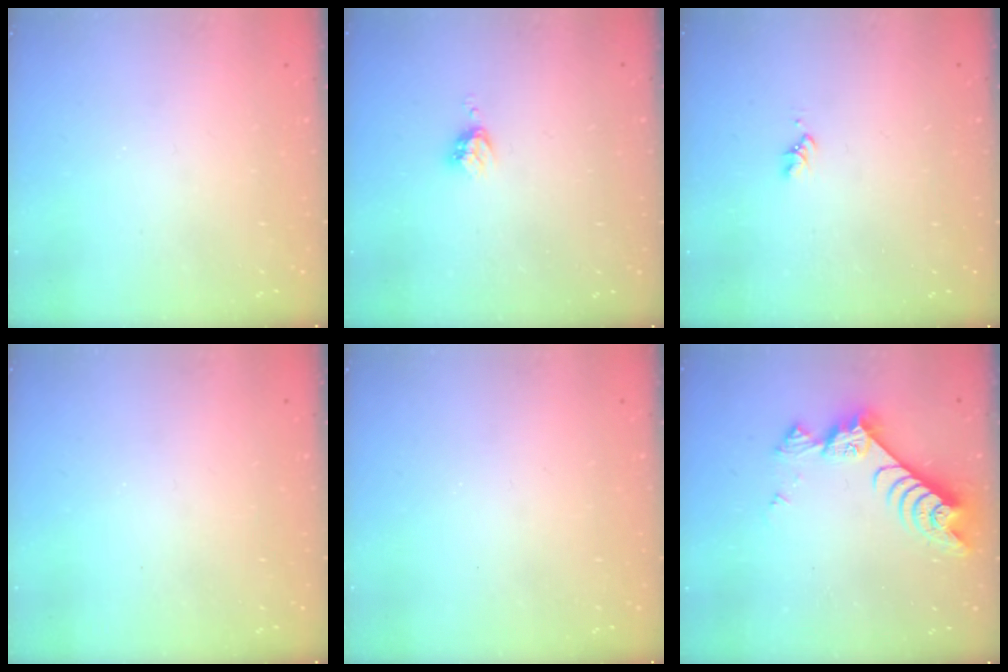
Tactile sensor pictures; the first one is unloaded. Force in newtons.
{"total": 3.2, "press": 3.2, "slide": 0.3}
{"total": 1.7, "press": 1.7, "slide": 0.3}
{"total": 0.0}
{"total": 0.0}
{"total": 9.1, "press": 9.0, "slide": 1.3}